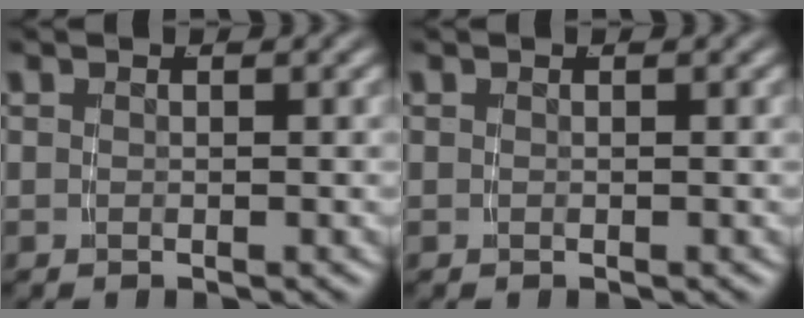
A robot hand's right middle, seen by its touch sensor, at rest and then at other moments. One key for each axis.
{"total": 0.0}